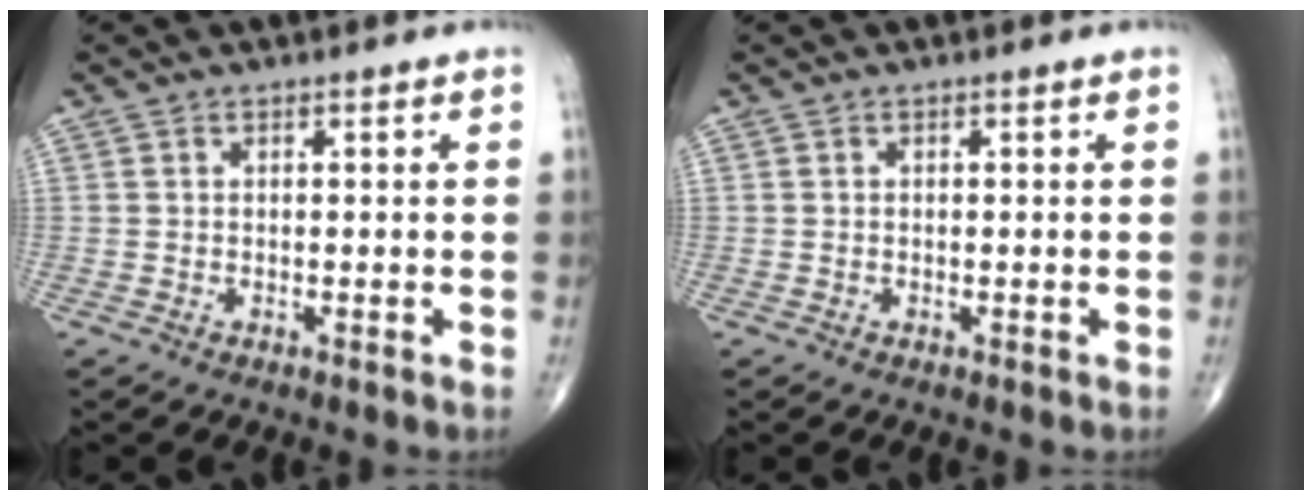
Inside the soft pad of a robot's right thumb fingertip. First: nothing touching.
{"total": 0.0}